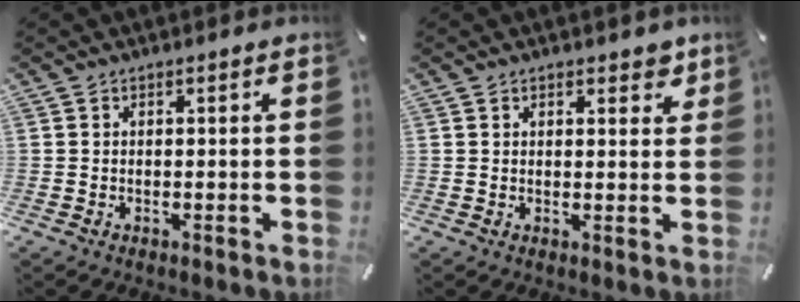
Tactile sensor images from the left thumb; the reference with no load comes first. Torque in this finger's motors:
{"motor_torque": [0.25, -0.43, 0.14, -0.01, -0.09]}